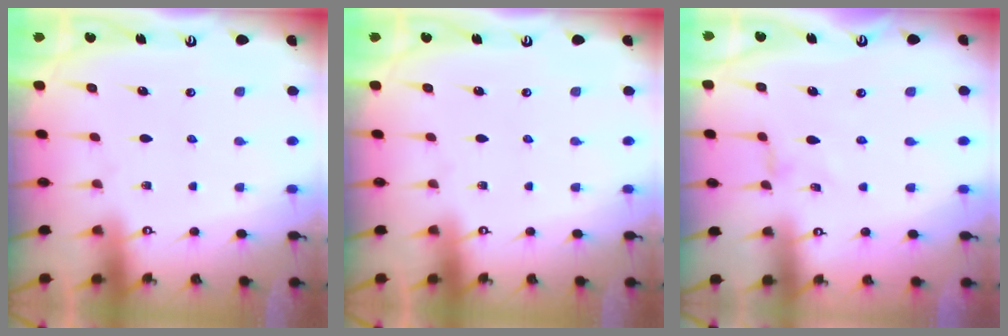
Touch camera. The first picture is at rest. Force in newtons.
{"total": 0.0}
{"total": 0.0}